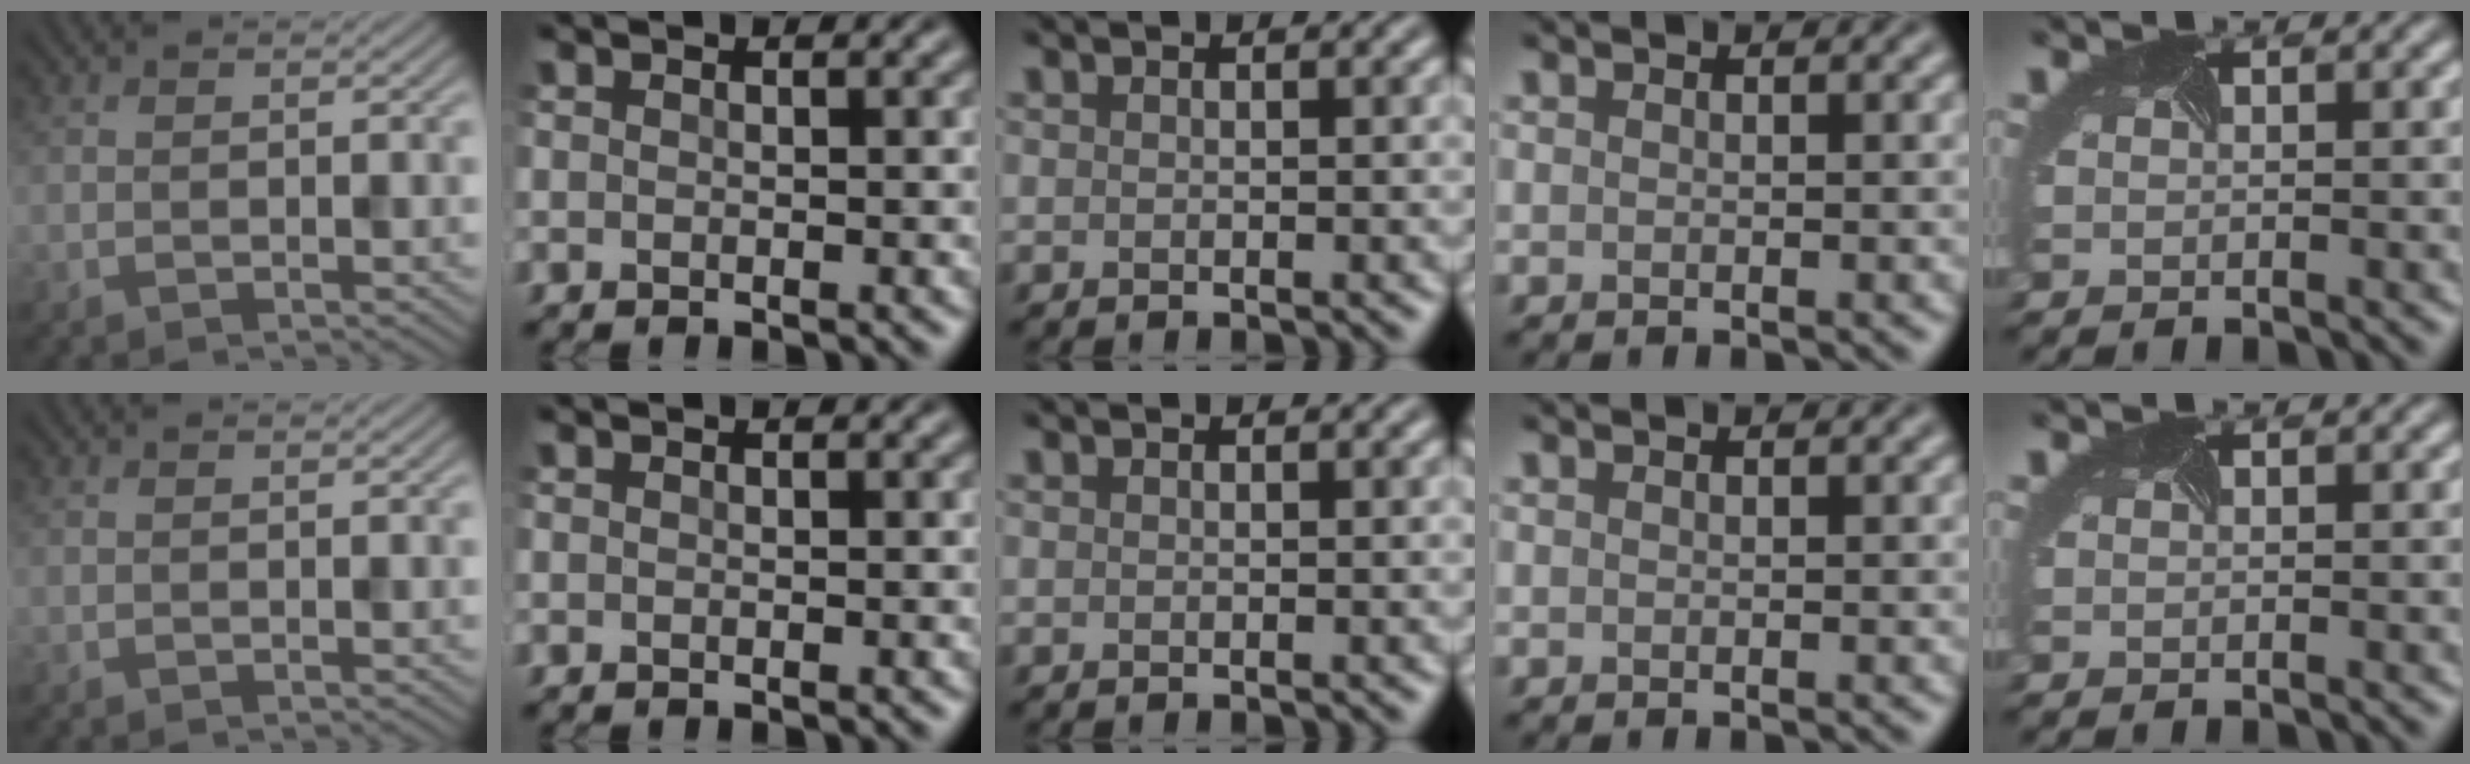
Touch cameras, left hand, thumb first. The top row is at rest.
{}